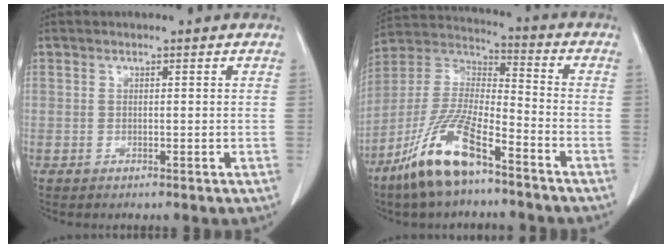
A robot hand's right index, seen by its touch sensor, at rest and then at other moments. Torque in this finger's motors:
{"motor_torque": [1.26, -0.88, 0.41, 0.21]}